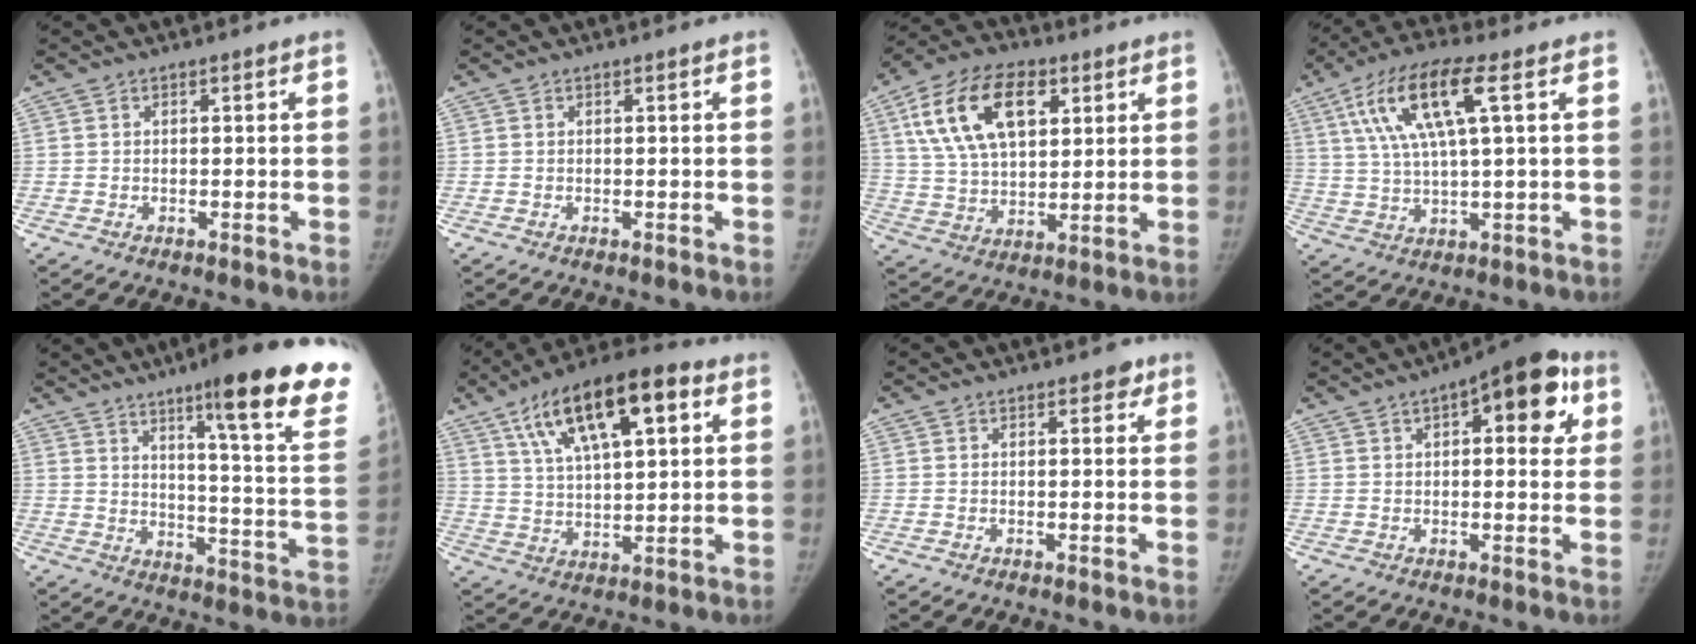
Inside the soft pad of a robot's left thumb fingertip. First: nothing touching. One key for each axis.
{"total": 0.0}
{"total": 18.1, "fx": 7.1, "fy": 10.4, "fz": 13.0, "tx": -0.208, "ty": -0.008, "tz": 0.129}
{"total": 13.7, "fx": 4.8, "fy": 3.2, "fz": 12.4, "tx": -0.263, "ty": 0.011, "tz": 0.088}
{"total": 24.8, "fx": 15.9, "fy": 2.7, "fz": 18.8, "tx": -0.235, "ty": -0.082, "tz": 0.214}
{"total": 18.6, "fx": 8.1, "fy": 7.4, "fz": 15.1, "tx": -0.234, "ty": -0.002, "tz": 0.135}
{"total": 1.6, "fx": 0.8, "fy": 1.0, "fz": 0.8, "tx": 0.006, "ty": 0.000, "tz": 0.005}
{"total": 13.3, "fx": 5.0, "fy": 5.7, "fz": 10.9, "tx": -0.101, "ty": 0.007, "tz": 0.056}